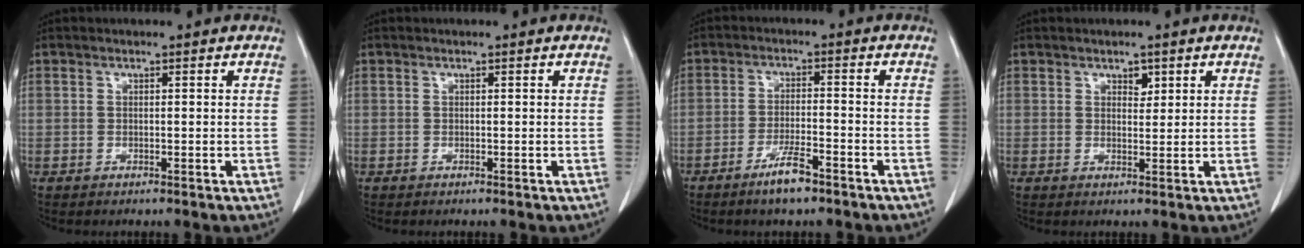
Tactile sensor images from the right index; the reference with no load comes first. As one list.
[{"total": 0.0}, {"total": 5.2, "force": [-3.7, 0.7, 3.6], "torque": [-0.070, -0.003, -0.064]}, {"total": 1.7, "force": [1.1, 1.0, 0.9], "torque": [-0.010, -0.004, 0.018]}]